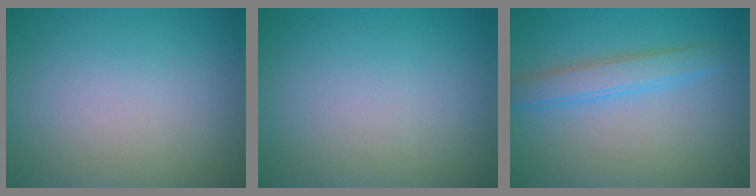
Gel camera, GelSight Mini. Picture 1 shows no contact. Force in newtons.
{"total": 0.0}
{"total": 3.0, "press": 3.0, "slide": 0.0}